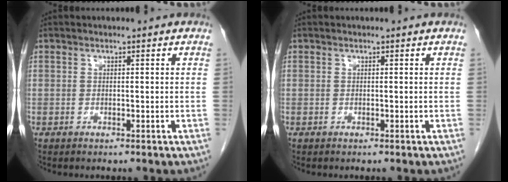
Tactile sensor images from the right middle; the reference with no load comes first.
{"total": 0.0}